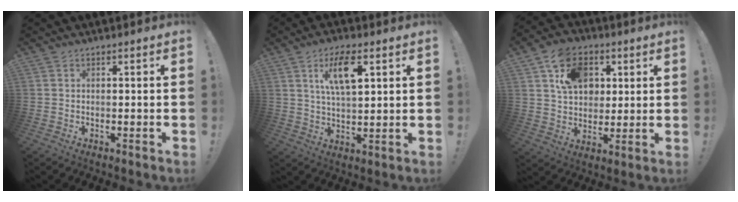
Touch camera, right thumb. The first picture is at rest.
{"total": 10.5, "force": [4.6, 4.1, 8.5], "torque": [-0.140, -0.004, 0.077]}
{"total": 15.1, "force": [6.0, 11.6, 7.7], "torque": [-0.110, -0.020, 0.119]}